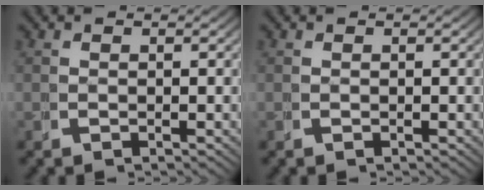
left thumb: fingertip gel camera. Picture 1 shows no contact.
{"total": 0.0}